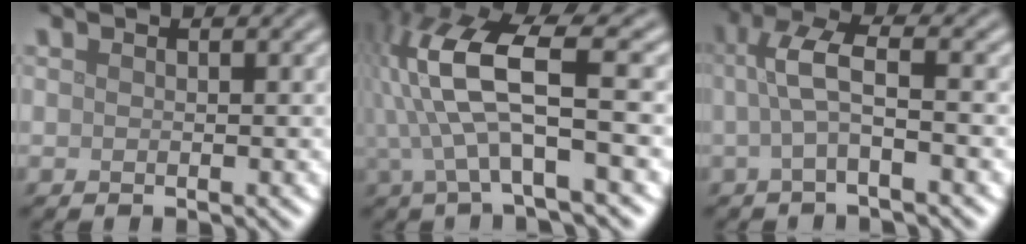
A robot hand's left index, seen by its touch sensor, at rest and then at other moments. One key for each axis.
{"total": 9.3, "fx": 0.7, "fy": 2.7, "fz": 8.8, "tx": -0.189, "ty": 0.015, "tz": 0.011}
{"total": 3.8, "fx": -0.2, "fy": 0.8, "fz": 3.7, "tx": -0.076, "ty": 0.012, "tz": -0.010}